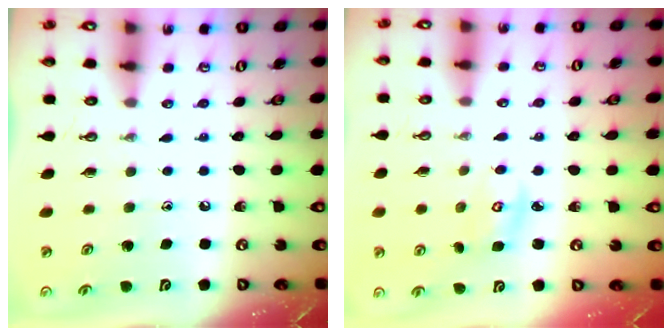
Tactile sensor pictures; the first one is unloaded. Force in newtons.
{"total": 5.0, "press": 5.0, "slide": 0.6}